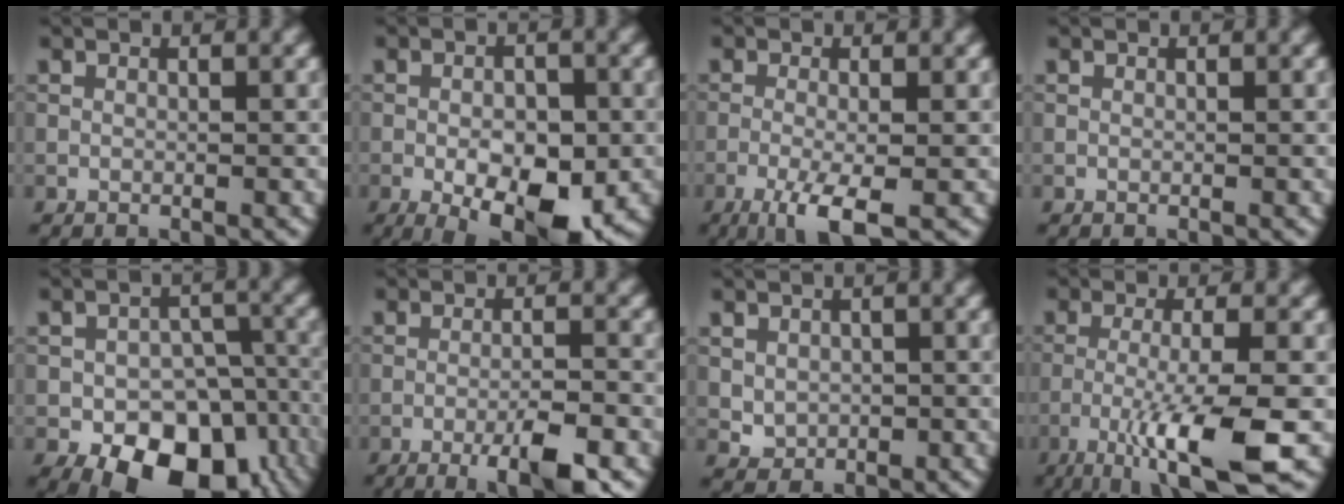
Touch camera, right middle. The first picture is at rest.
{"total": 8.6, "force": [-3.1, 3.9, 7.0], "torque": [-0.107, -0.013, -0.042]}
{"total": 4.7, "force": [-2.3, 1.0, 4.0], "torque": [-0.072, 0.001, -0.050]}
{"total": 0.0}
{"total": 12.3, "force": [-6.0, 7.3, 7.9], "torque": [-0.107, -0.025, -0.079]}
{"total": 5.4, "force": [-3.0, 0.9, 4.4], "torque": [-0.072, 0.002, -0.047]}
{"total": 1.9, "force": [0.1, 1.6, 0.9], "torque": [-0.016, -0.006, 0.006]}
{"total": 8.3, "force": [-3.9, 1.1, 7.2], "torque": [-0.120, 0.003, -0.074]}